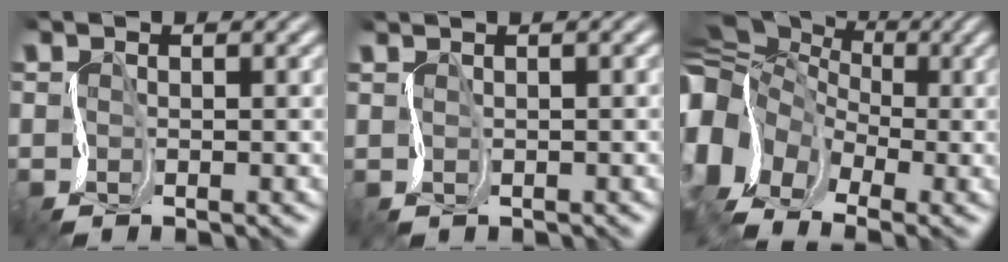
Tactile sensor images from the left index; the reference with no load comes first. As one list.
[{"total": 0.8, "force": [0.8, 0.0, -0.1], "torque": [0.009, 0.003, 0.004]}, {"total": 14.5, "force": [-3.6, 11.2, 8.4], "torque": [-0.191, 0.006, -0.047]}]